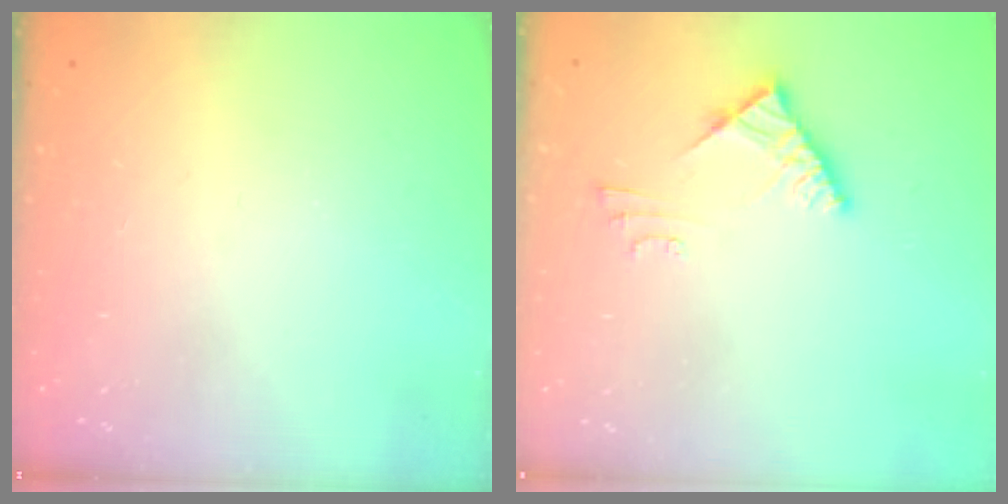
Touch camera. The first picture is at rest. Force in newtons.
{"total": 4.4, "press": 4.3, "slide": 0.8}